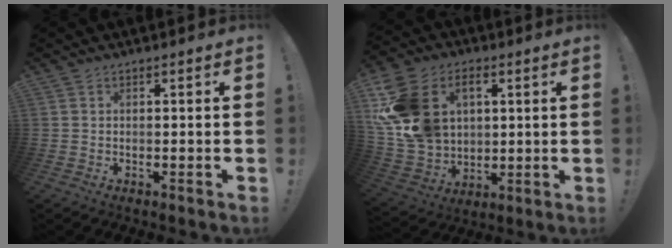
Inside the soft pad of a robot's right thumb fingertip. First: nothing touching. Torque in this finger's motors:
{"motor_torque": [1.25, 1.28, 1.21, 0.81, 0.44]}